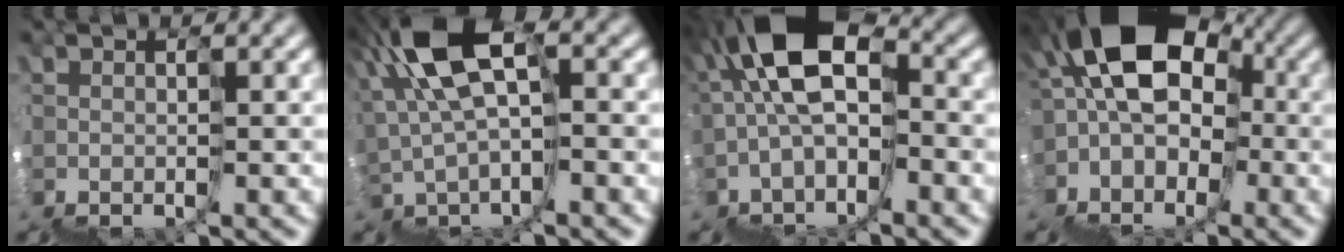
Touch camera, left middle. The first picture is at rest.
{"total": 6.7, "force": [3.6, 3.2, 4.8], "torque": [-0.107, 0.030, 0.051]}
{"total": 7.4, "force": [0.6, 4.5, 5.8], "torque": [-0.090, 0.044, 0.001]}
{"total": 9.0, "force": [0.6, 7.4, 5.2], "torque": [-0.055, 0.030, -0.002]}